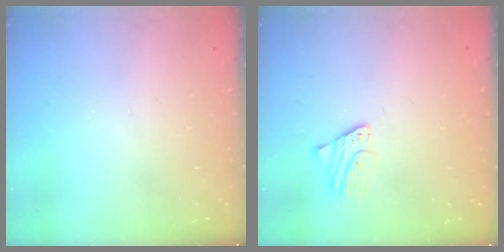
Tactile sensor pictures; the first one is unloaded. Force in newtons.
{"total": 1.9, "press": 1.9, "slide": 0.1}